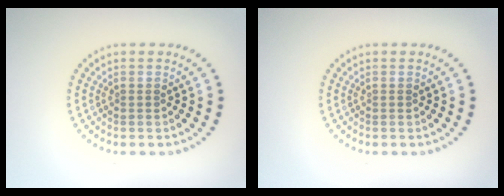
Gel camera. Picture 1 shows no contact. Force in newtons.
{"total": 0.0}